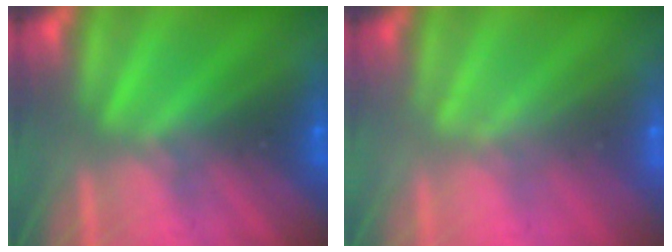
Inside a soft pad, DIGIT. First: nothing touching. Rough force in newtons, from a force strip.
{"total": 1.9}